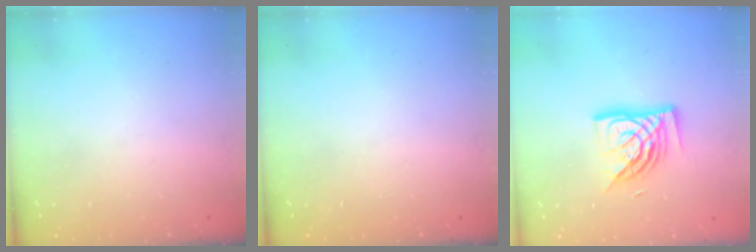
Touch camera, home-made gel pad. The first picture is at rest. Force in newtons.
{"total": 0.0}
{"total": 13.8, "press": 13.7, "slide": 1.3}